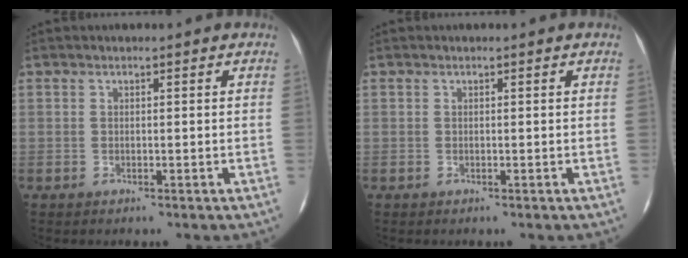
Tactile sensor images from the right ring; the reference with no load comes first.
{"total": 0.0}